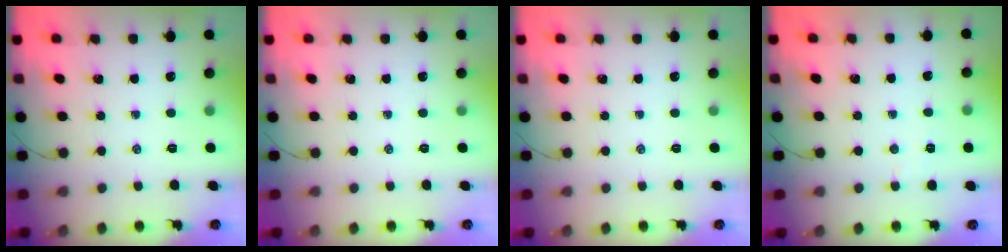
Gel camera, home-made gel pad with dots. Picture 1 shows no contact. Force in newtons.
{"total": 0.0}
{"total": 0.0}
{"total": 2.2, "press": 2.1, "slide": 0.7}